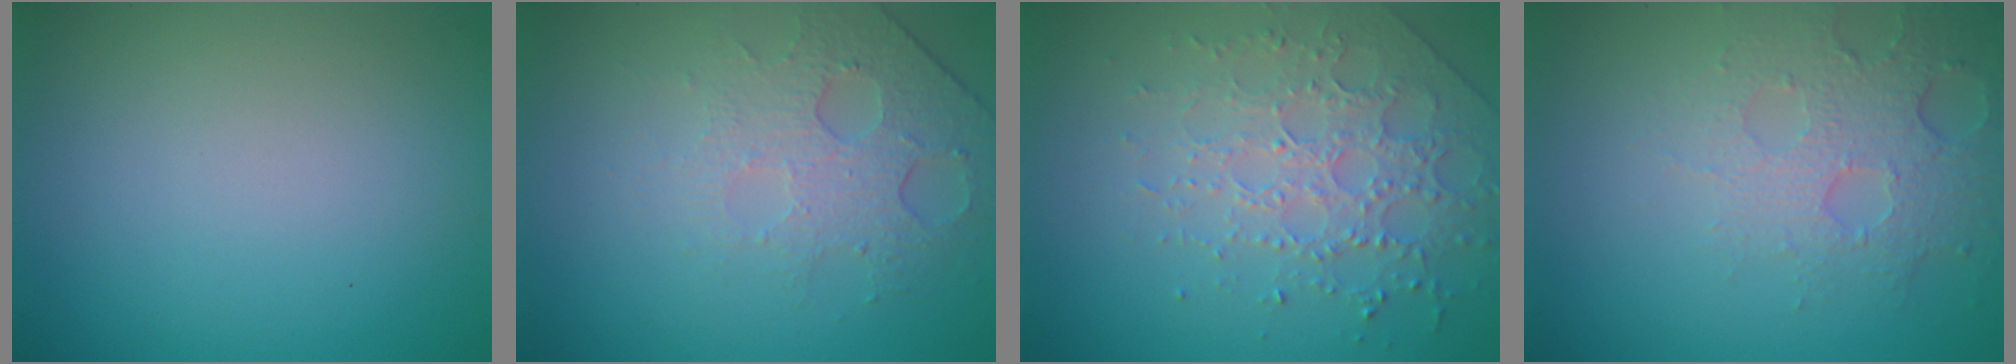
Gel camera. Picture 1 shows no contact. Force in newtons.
{"total": 4.6, "press": 3.0, "slide": 3.4}
{"total": 3.8, "press": 3.6, "slide": 1.2}
{"total": 4.9, "press": 3.4, "slide": 3.5}